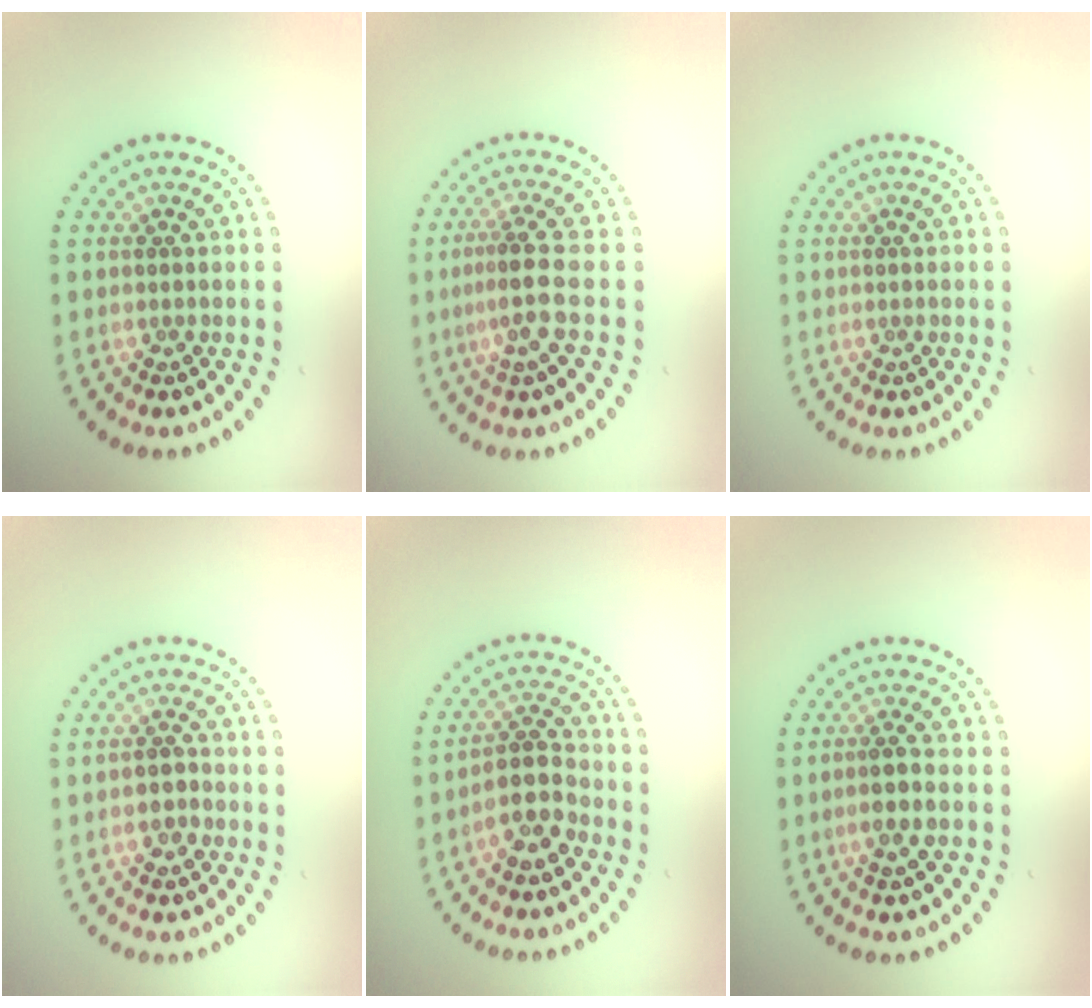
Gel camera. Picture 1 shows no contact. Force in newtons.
{"total": 3.1, "press": 2.4, "slide": 2.0}
{"total": 0.0}
{"total": 1.5, "press": 1.4, "slide": 0.2}
{"total": 4.0, "press": 3.8, "slide": 1.4}
{"total": 2.5, "press": 2.2, "slide": 1.1}